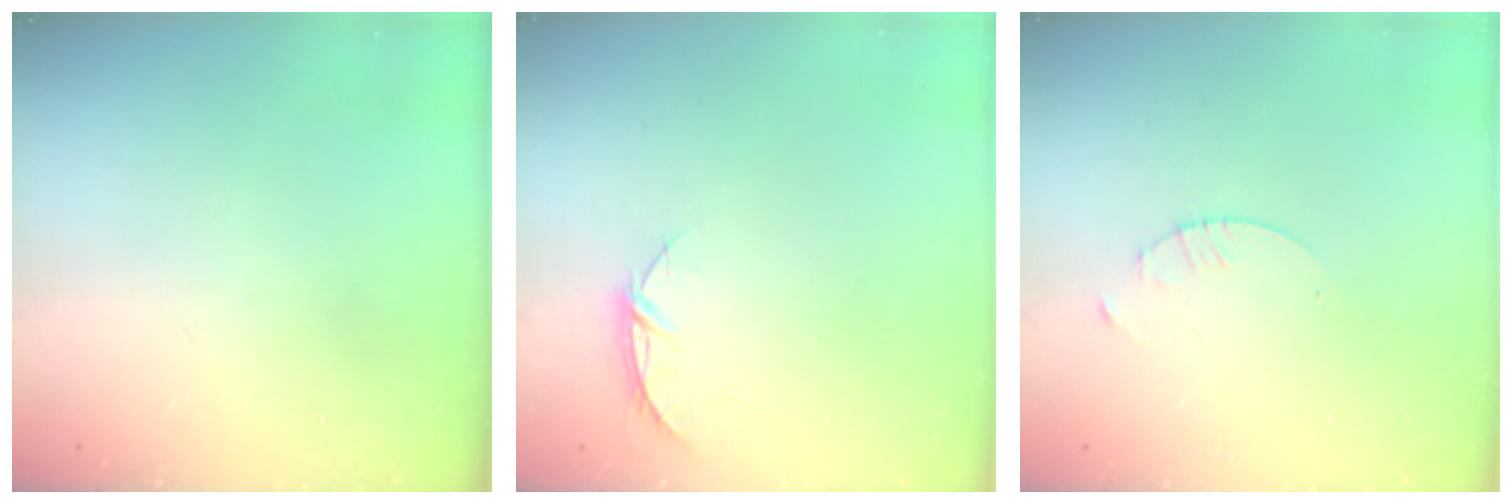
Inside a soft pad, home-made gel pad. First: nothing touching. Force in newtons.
{"total": 4.6, "press": 4.6, "slide": 0.5}
{"total": 1.7, "press": 1.6, "slide": 0.2}